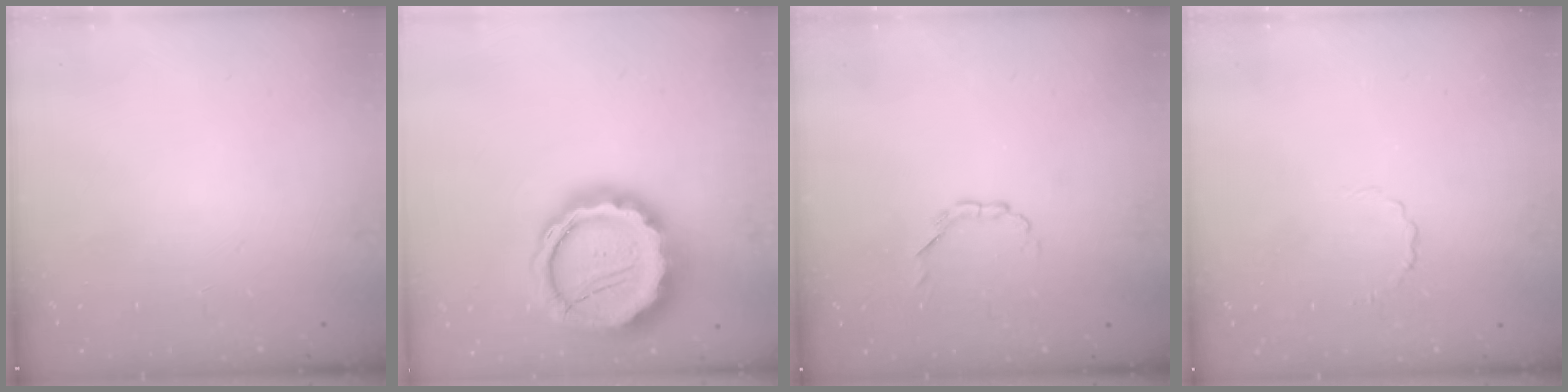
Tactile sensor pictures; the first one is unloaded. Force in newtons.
{"total": 23.7, "press": 23.3, "slide": 4.5}
{"total": 2.6, "press": 2.4, "slide": 0.9}
{"total": 2.6, "press": 2.4, "slide": 1.0}